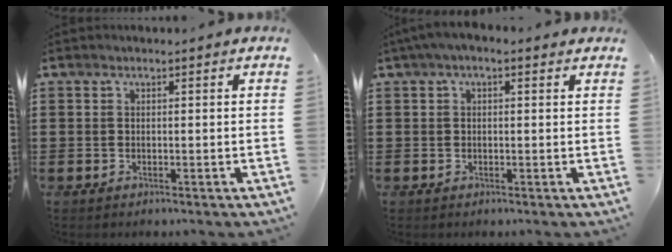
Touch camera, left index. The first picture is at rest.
{"total": 1.7, "force": [0.4, 1.1, 1.2], "torque": [-0.026, 0.007, 0.005]}